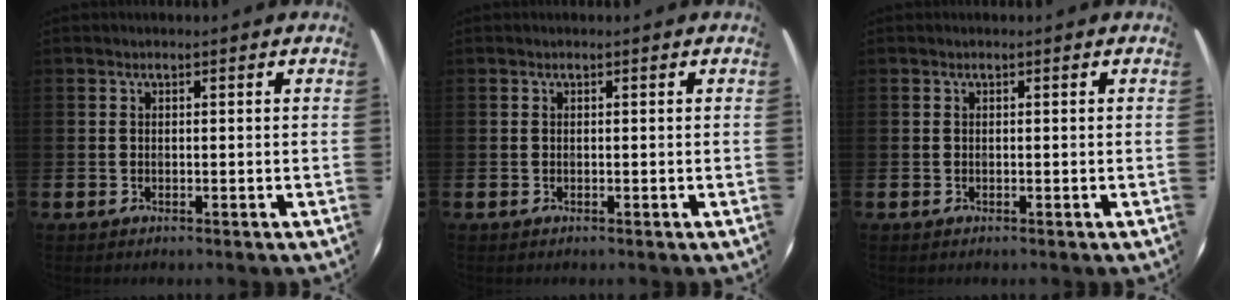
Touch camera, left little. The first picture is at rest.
{"total": 0.0}
{"total": 0.0}